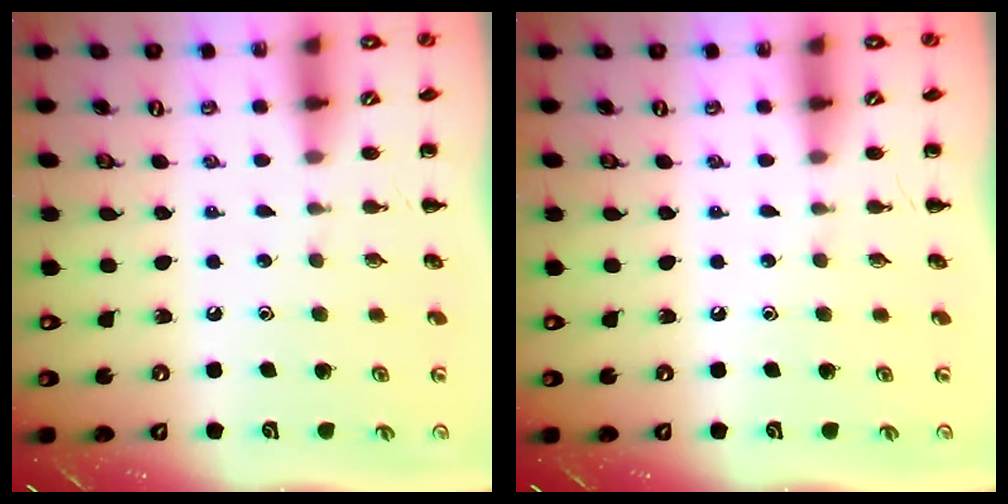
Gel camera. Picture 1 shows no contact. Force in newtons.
{"total": 0.0}